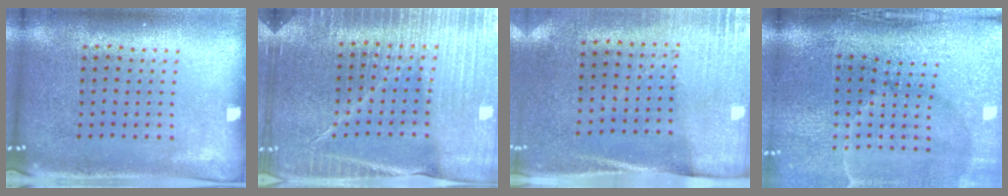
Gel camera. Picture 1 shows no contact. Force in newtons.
{"total": 4.4, "press": 4.1, "slide": 1.6}
{"total": 2.7, "press": 2.4, "slide": 1.2}
{"total": 4.8, "press": 4.0, "slide": 2.7}